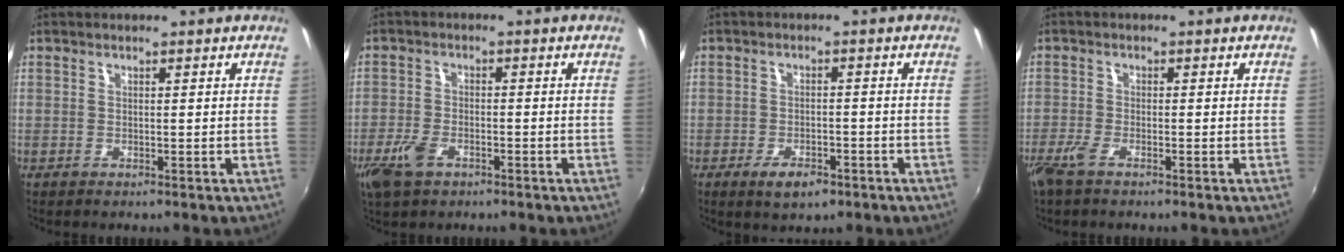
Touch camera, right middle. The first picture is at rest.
{"total": 6.2, "force": [-3.6, 3.3, 3.8], "torque": [-0.099, -0.007, -0.067]}
{"total": 5.2, "force": [-3.1, 2.4, 3.4], "torque": [-0.076, -0.009, -0.049]}
{"total": 3.2, "force": [-2.3, 0.8, 2.0], "torque": [-0.053, -0.006, -0.048]}